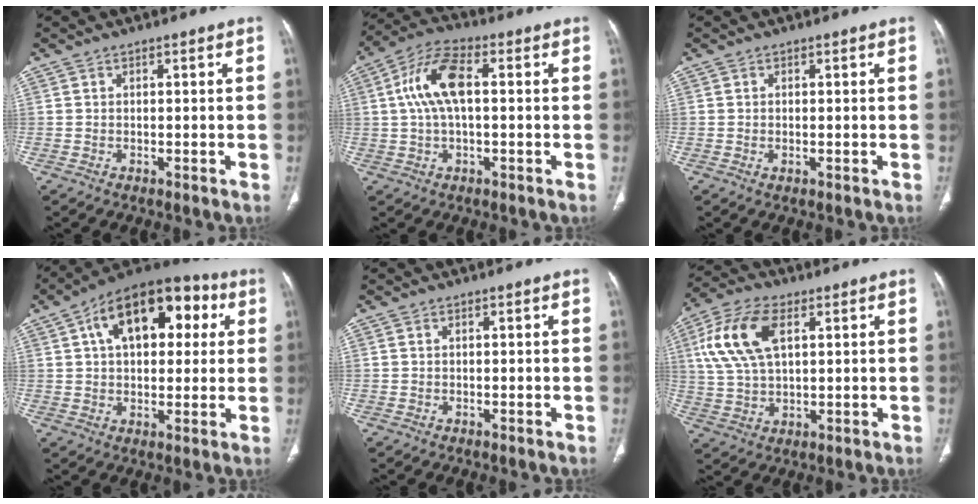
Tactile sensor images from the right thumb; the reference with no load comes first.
{"total": 10.3, "force": [1.3, 4.6, 9.1], "torque": [-0.192, 0.030, 0.021]}
{"total": 0.5, "force": [-0.1, 0.2, 0.5], "torque": [-0.011, 0.000, 0.000]}
{"total": 19.7, "force": [5.9, 11.2, 15.0], "torque": [-0.187, 0.024, 0.080]}
{"total": 0.0}
{"total": 13.3, "force": [4.3, 7.0, 10.4], "torque": [-0.218, 0.006, 0.085]}